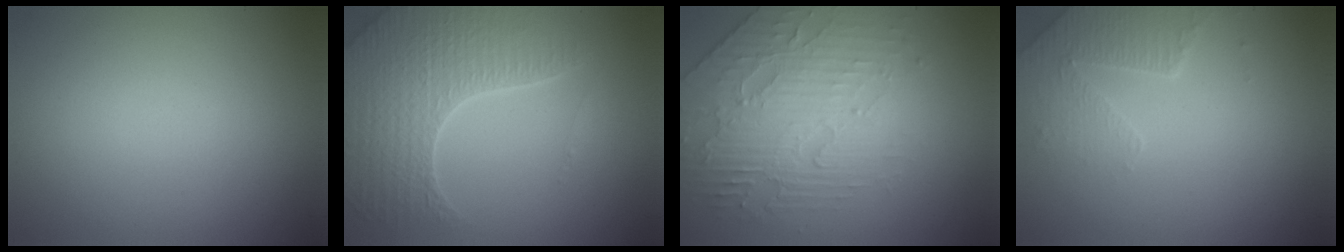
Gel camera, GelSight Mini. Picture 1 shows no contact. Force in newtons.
{"total": 5.8, "press": 4.7, "slide": 3.3}
{"total": 4.6, "press": 4.2, "slide": 1.9}
{"total": 2.8, "press": 2.7, "slide": 0.7}